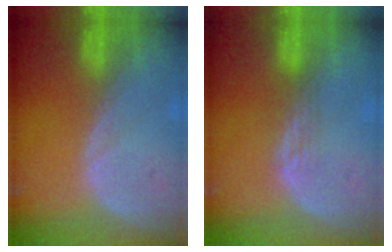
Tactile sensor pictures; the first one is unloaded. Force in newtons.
{"total": 2.1, "press": 1.6, "slide": 1.3}